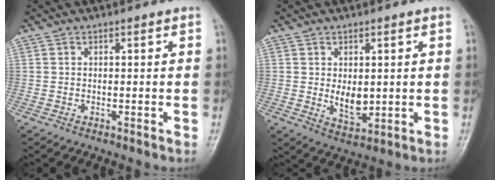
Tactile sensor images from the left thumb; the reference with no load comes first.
{"total": 5.2, "force": [0.5, 3.1, 4.1], "torque": [-0.052, -0.015, 0.019]}